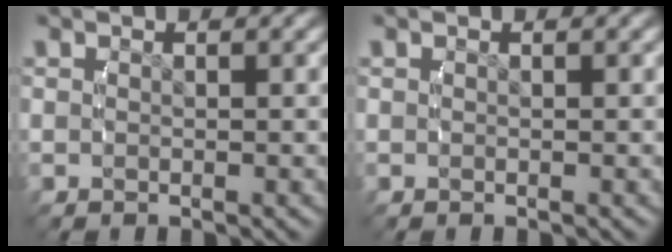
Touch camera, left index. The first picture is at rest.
{"total": 0.0}